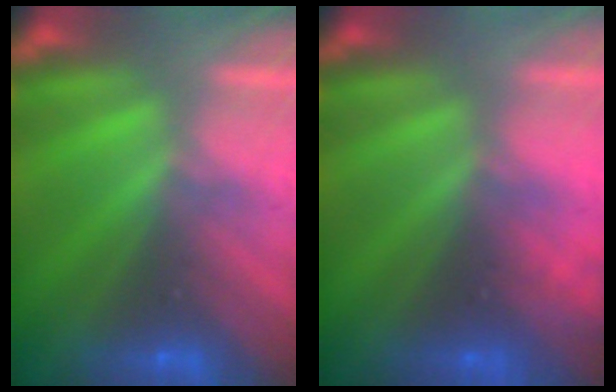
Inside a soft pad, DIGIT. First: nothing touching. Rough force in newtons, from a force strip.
{"total": 1.9}